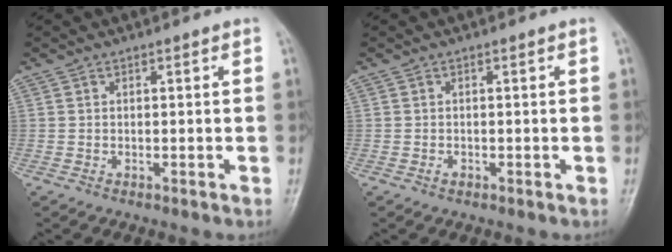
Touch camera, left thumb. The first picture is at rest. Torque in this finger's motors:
{"motor_torque": [-0.04, 0.30, 0.39, 0.10, 0.00]}